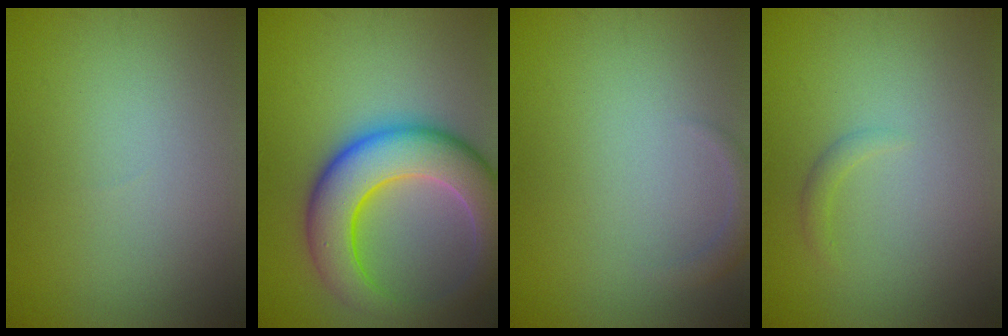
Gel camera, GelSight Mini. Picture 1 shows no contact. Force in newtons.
{"total": 9.5, "press": 9.4, "slide": 0.3}
{"total": 1.2, "press": 1.2, "slide": 0.1}
{"total": 0.9, "press": 0.8, "slide": 0.1}